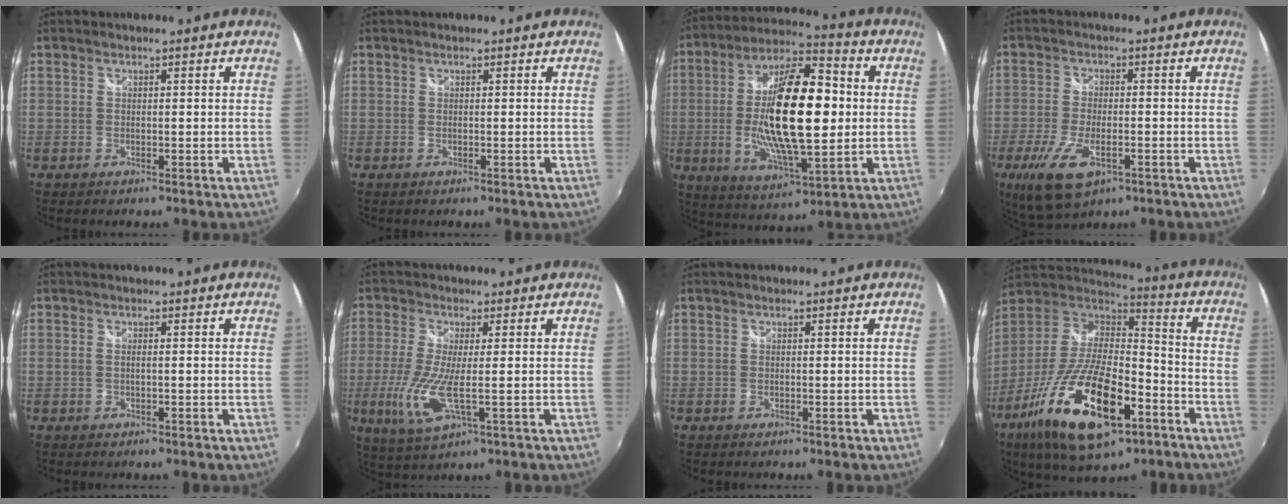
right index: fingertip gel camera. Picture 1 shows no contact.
{"total": 0.0}
{"total": 21.8, "force": [-0.2, 7.4, 20.5], "torque": [-0.382, 0.005, -0.003]}
{"total": 11.1, "force": [-5.3, 4.8, 8.5], "torque": [-0.189, -0.032, -0.094]}
{"total": 0.8, "force": [-0.1, -0.2, 0.8], "torque": [-0.013, 0.000, -0.004]}
{"total": 9.0, "force": [-1.6, 1.6, 8.7], "torque": [-0.194, -0.017, -0.030]}
{"total": 0.0}
{"total": 25.8, "force": [-12.9, 10.2, 19.9], "torque": [-0.386, -0.042, -0.221]}